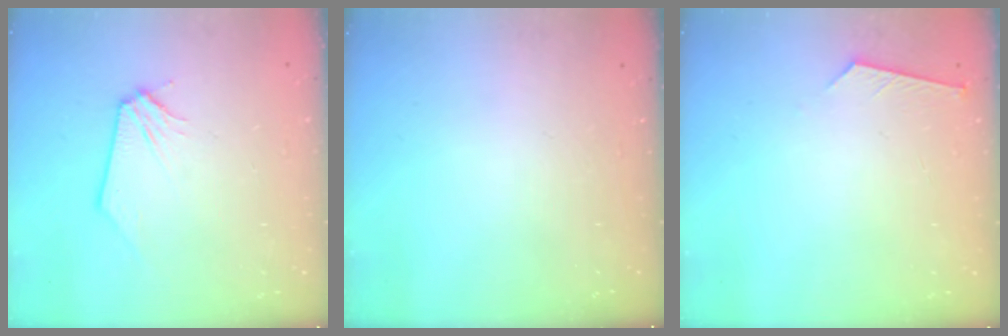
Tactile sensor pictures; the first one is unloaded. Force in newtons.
{"total": 0.0}
{"total": 3.2, "press": 3.1, "slide": 0.4}